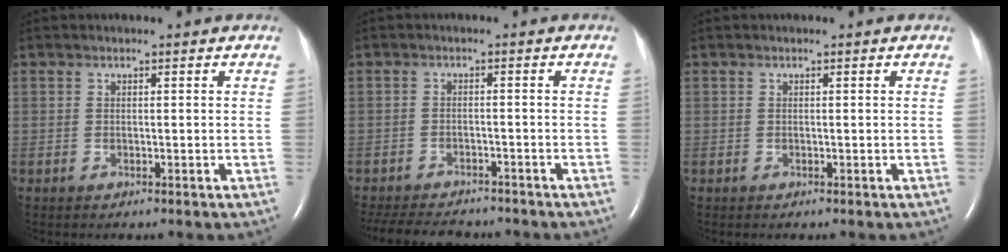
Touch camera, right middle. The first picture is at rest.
{"total": 11.5, "force": [-10.2, 3.3, 4.1], "torque": [-0.086, -0.007, -0.141]}
{"total": 0.0}